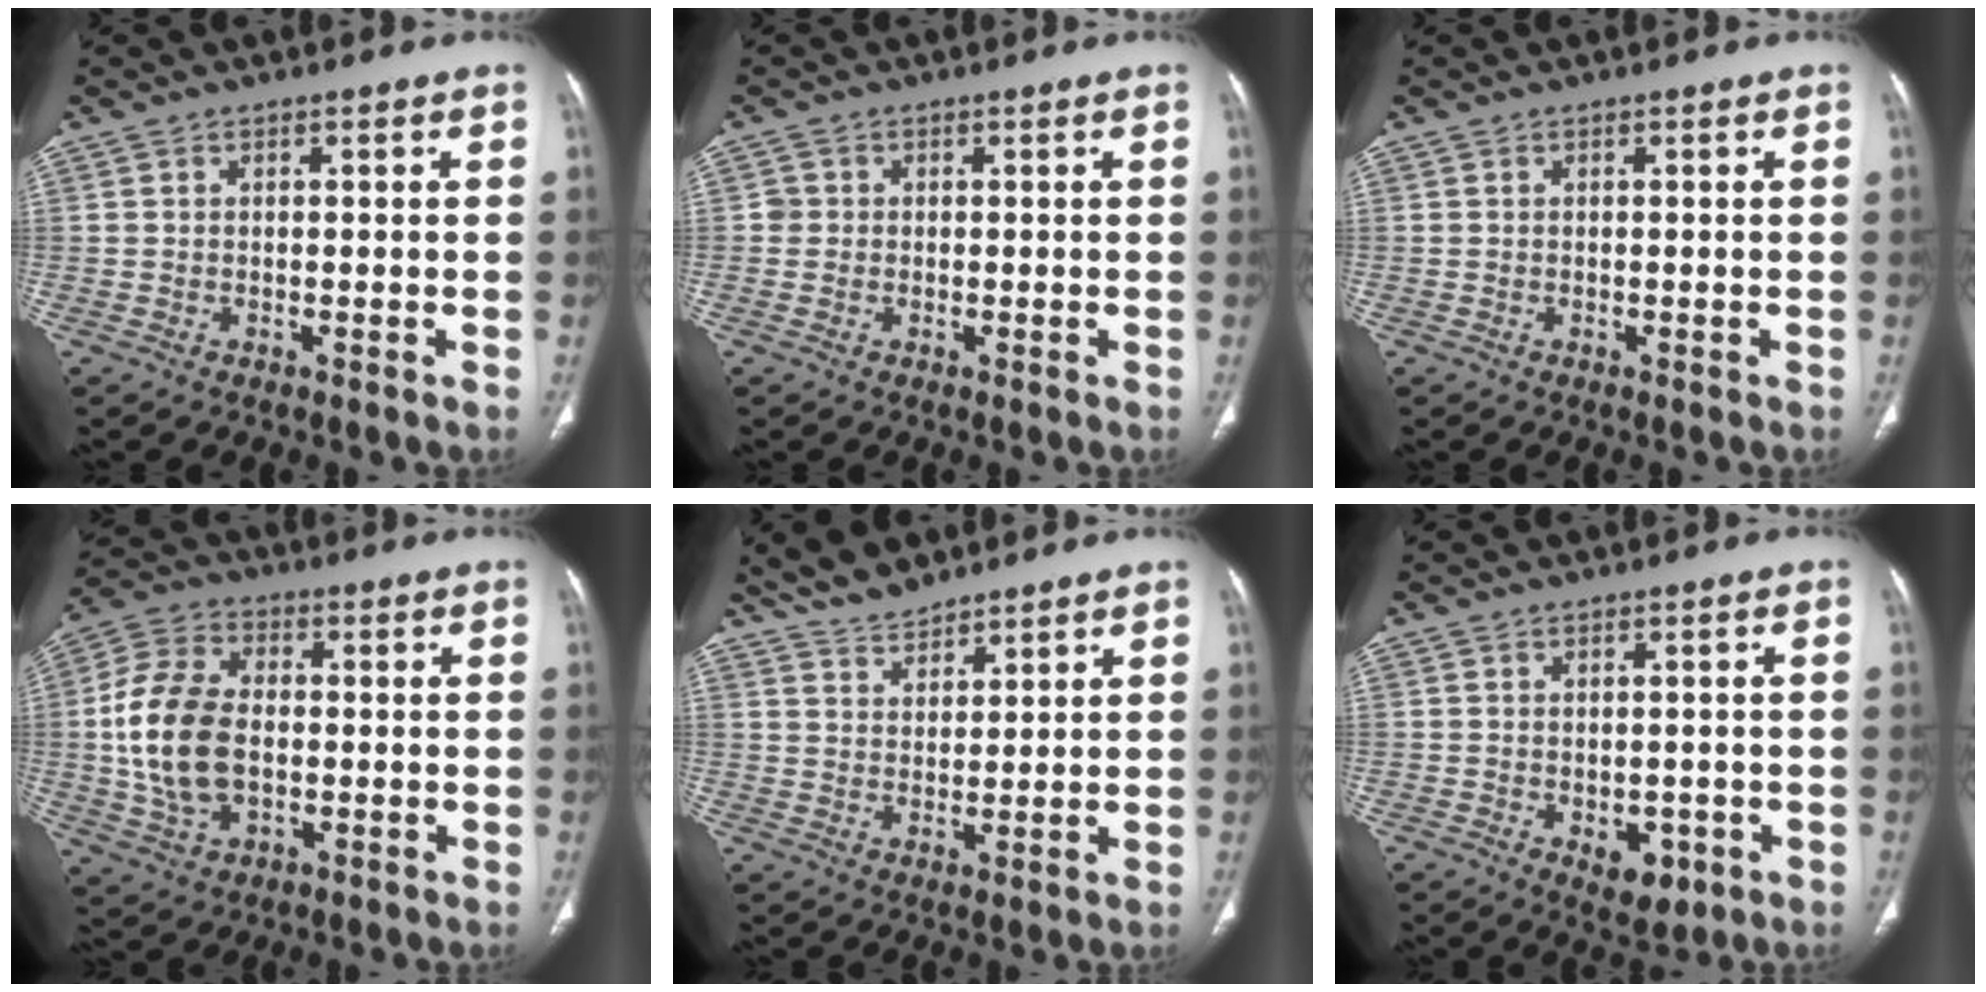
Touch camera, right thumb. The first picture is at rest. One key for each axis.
{"total": 1.3, "fx": 0.0, "fy": 1.3, "fz": 0.2, "tx": 0.005, "ty": 0.004, "tz": -0.001}
{"total": 0.0}
{"total": 15.1, "fx": -0.5, "fy": 9.6, "fz": 11.6, "tx": -0.226, "ty": 0.013, "tz": -0.005}
{"total": 6.3, "fx": 5.6, "fy": 2.0, "fz": 1.9, "tx": -0.027, "ty": -0.024, "tz": 0.111}
{"total": 4.9, "fx": -1.5, "fy": 3.2, "fz": 3.4, "tx": -0.028, "ty": 0.000, "tz": -0.007}